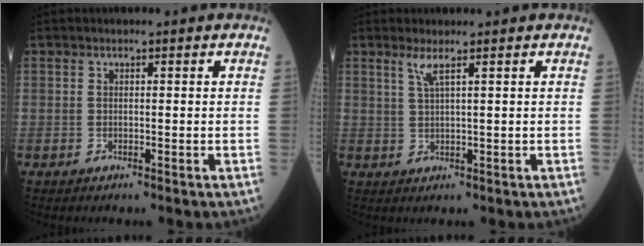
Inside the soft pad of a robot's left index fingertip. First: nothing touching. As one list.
[{"total": 2.0, "force": [1.1, -0.3, 1.6], "torque": [-0.040, -0.005, 0.025]}]